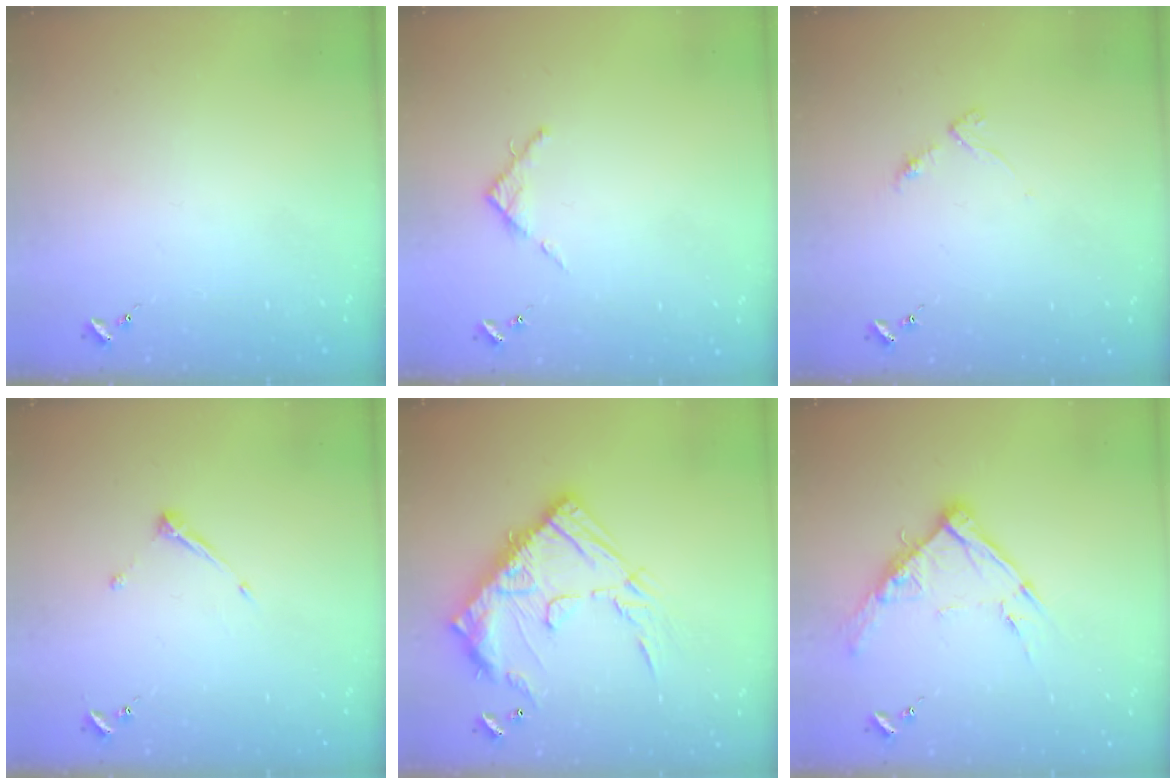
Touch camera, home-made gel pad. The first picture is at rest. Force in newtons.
{"total": 3.7, "press": 3.7, "slide": 0.5}
{"total": 4.0, "press": 3.9, "slide": 0.4}
{"total": 5.9, "press": 5.9, "slide": 0.6}
{"total": 21.0, "press": 21.0, "slide": 1.6}
{"total": 12.4, "press": 12.3, "slide": 1.0}